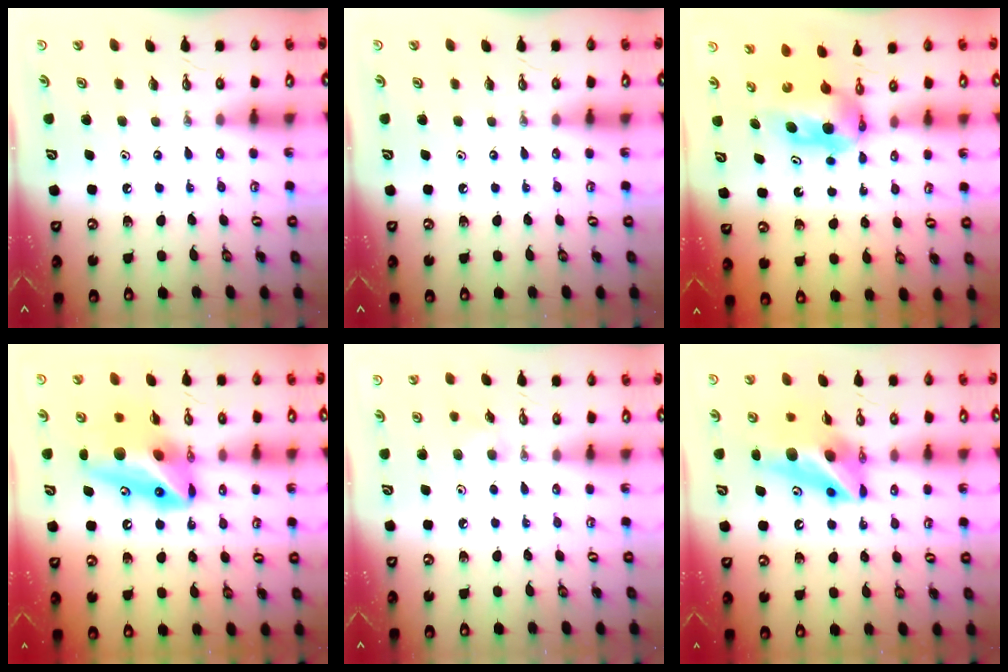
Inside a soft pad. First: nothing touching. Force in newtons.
{"total": 0.0}
{"total": 5.6, "press": 5.0, "slide": 2.4}
{"total": 14.4, "press": 14.2, "slide": 2.3}
{"total": 4.2, "press": 4.1, "slide": 1.0}
{"total": 12.5, "press": 12.3, "slide": 1.9}